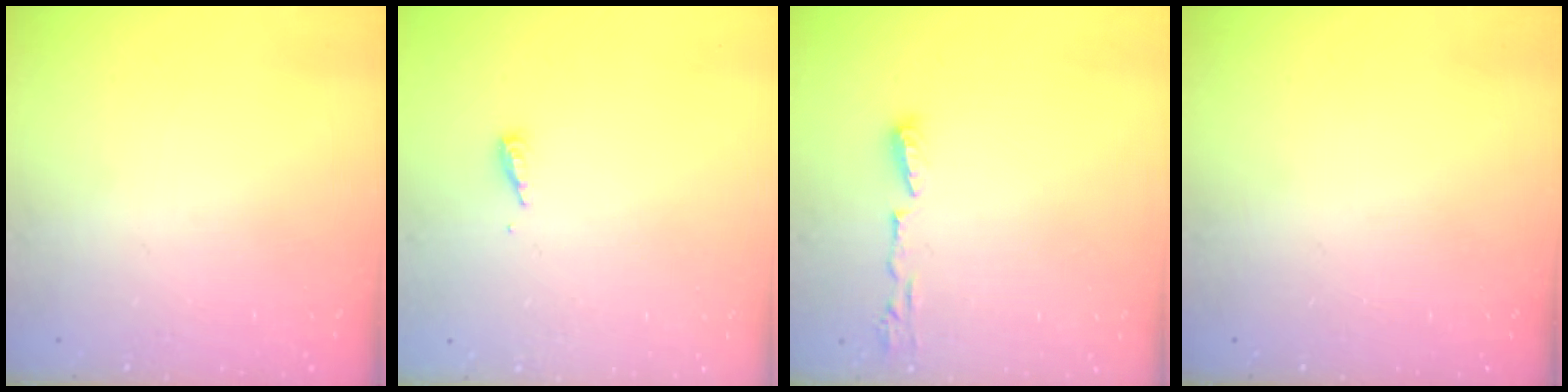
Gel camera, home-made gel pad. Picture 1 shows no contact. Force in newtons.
{"total": 4.7, "press": 4.6, "slide": 0.4}
{"total": 6.0, "press": 5.8, "slide": 1.2}
{"total": 0.0}